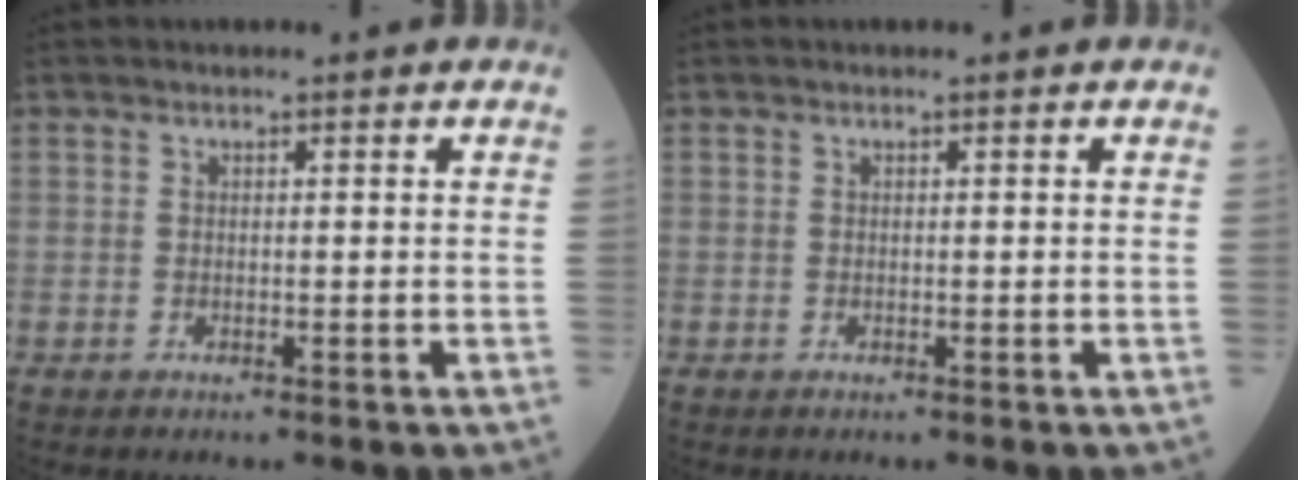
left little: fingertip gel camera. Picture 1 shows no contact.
{"total": 0.0}